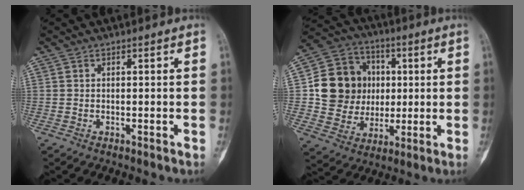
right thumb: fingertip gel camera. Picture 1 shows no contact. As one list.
[{"total": 15.7, "force": [1.7, 14.1, 6.8], "torque": [-0.083, 0.014, 0.038]}]